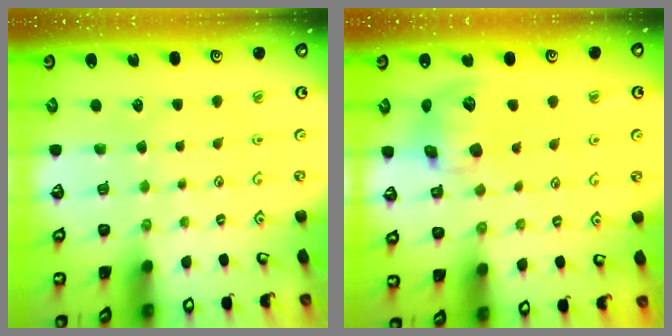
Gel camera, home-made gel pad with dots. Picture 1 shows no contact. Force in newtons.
{"total": 12.0, "press": 11.8, "slide": 2.0}